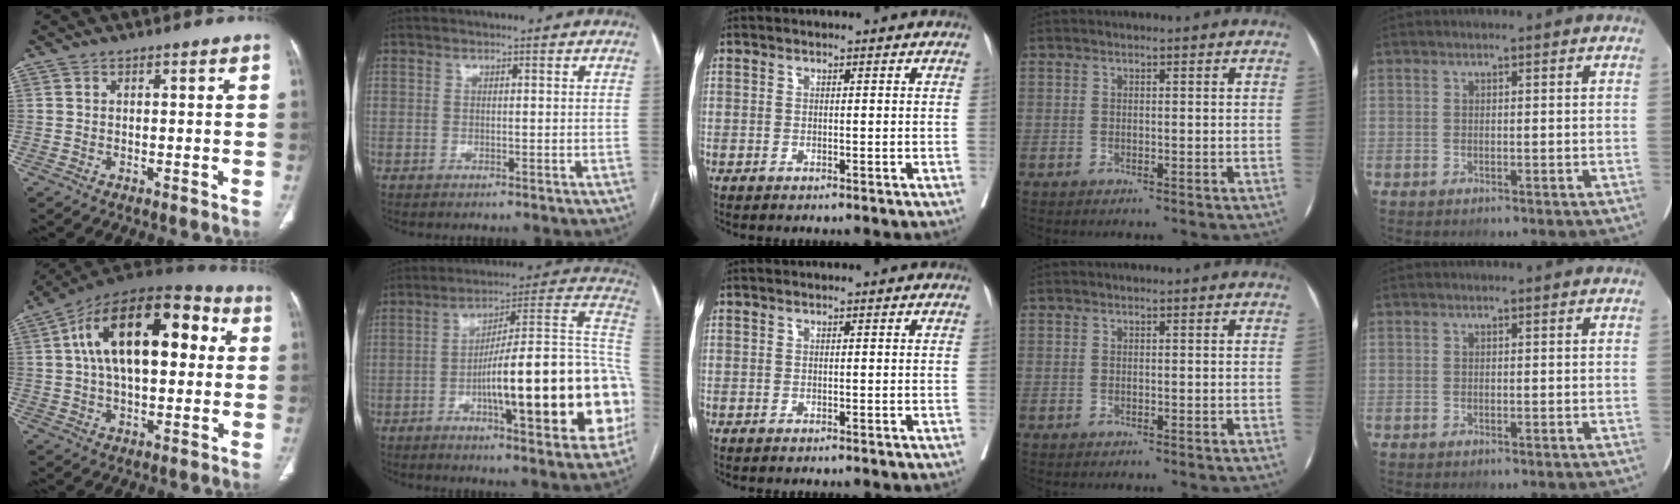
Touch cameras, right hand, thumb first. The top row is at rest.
{"thumb": {"total": 22.9, "force": [4.7, 11.9, 18.9], "torque": [-0.287, 0.033, 0.062]}, "index": {"total": 26.8, "force": [-5.7, 4.4, 25.9], "torque": [-0.293, 0.022, -0.078]}}